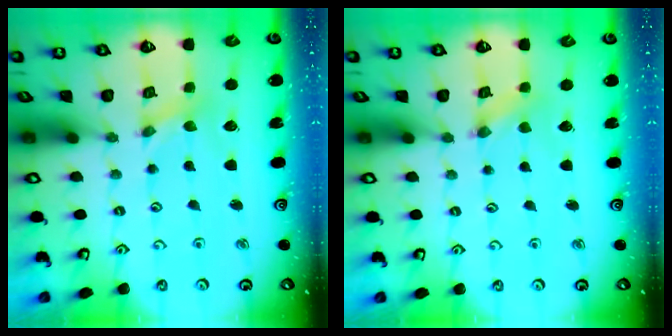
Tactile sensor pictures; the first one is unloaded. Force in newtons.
{"total": 0.0}